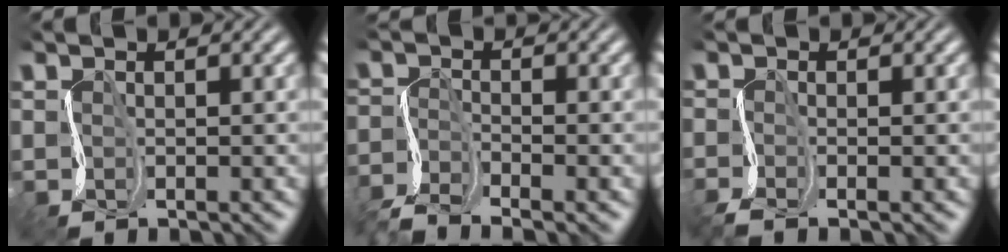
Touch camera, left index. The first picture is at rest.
{"total": 4.1, "force": [-3.7, 0.7, 1.6], "torque": [-0.041, -0.006, -0.083]}
{"total": 1.8, "force": [-1.6, 0.0, 1.0], "torque": [-0.026, -0.005, -0.041]}